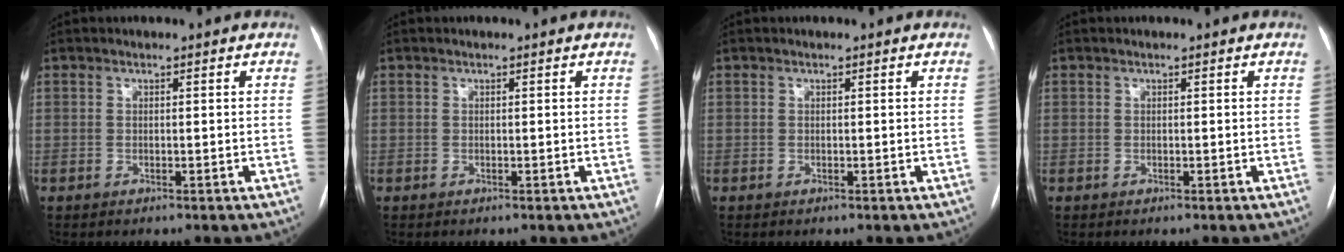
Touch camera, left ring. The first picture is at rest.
{"total": 0.0}
{"total": 0.0}
{"total": 0.0}